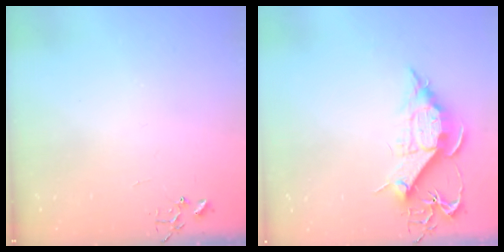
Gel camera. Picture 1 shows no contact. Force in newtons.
{"total": 11.3, "press": 11.3, "slide": 1.1}